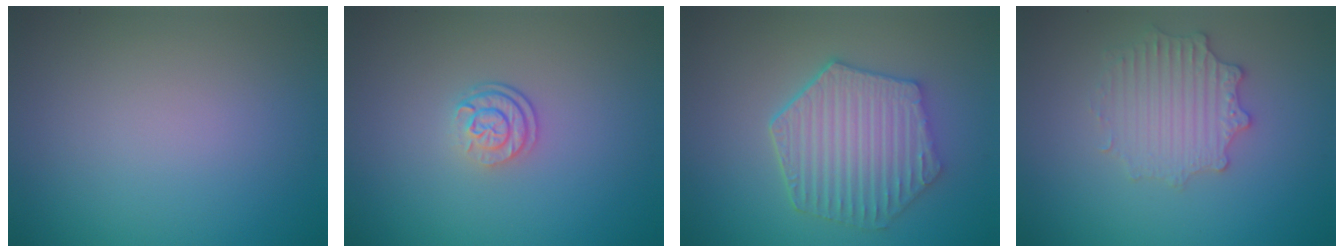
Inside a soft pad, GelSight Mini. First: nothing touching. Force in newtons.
{"total": 2.6, "press": 1.9, "slide": 1.8}
{"total": 6.3, "press": 5.0, "slide": 3.7}
{"total": 2.9, "press": 2.9, "slide": 0.2}